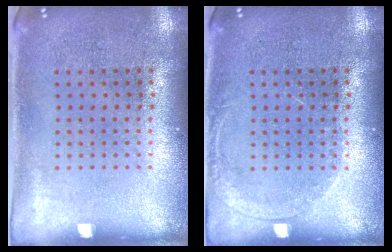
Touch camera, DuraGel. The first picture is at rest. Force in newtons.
{"total": 1.0, "press": 1.0, "slide": 0.2}